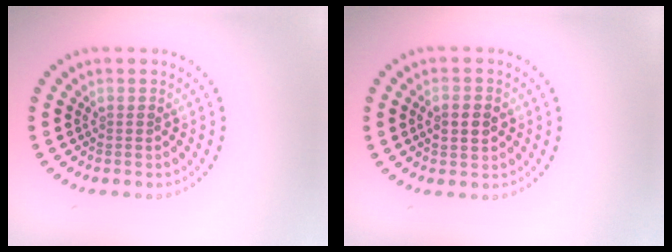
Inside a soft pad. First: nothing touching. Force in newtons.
{"total": 2.5, "press": 2.5, "slide": 0.0}